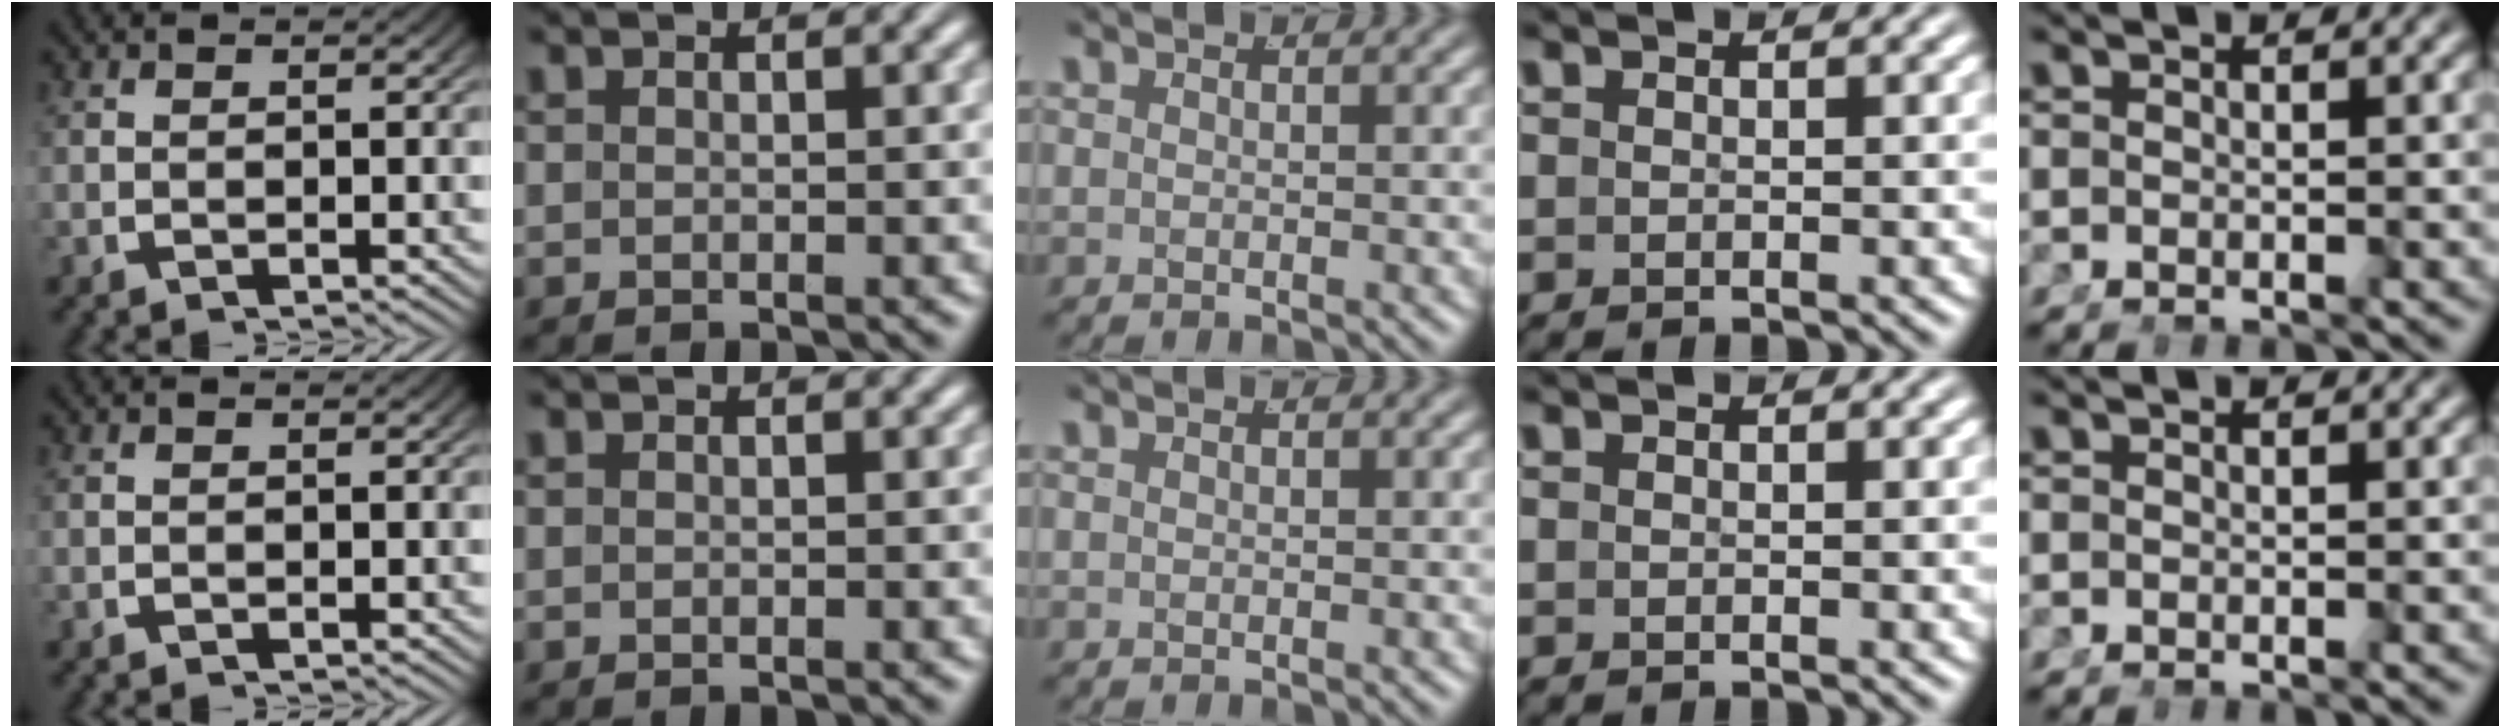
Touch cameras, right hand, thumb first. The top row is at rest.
{}